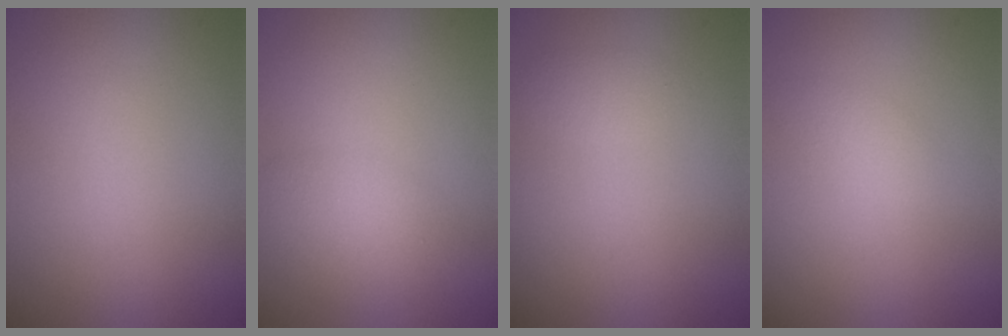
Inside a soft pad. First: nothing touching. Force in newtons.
{"total": 2.1, "press": 2.1, "slide": 0.0}
{"total": 1.0, "press": 1.0, "slide": 0.0}
{"total": 1.2, "press": 1.2, "slide": 0.1}